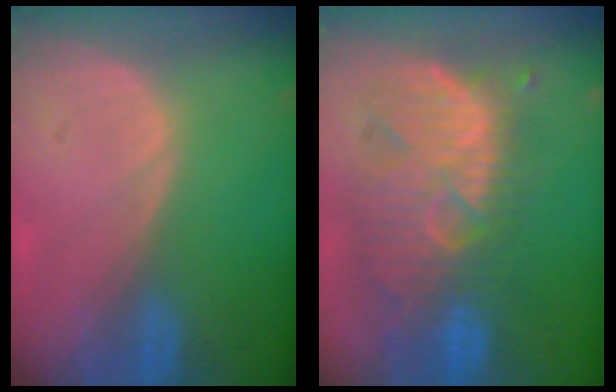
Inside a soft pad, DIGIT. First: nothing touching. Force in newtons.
{"total": 11.8, "press": 10.9, "slide": 4.4}